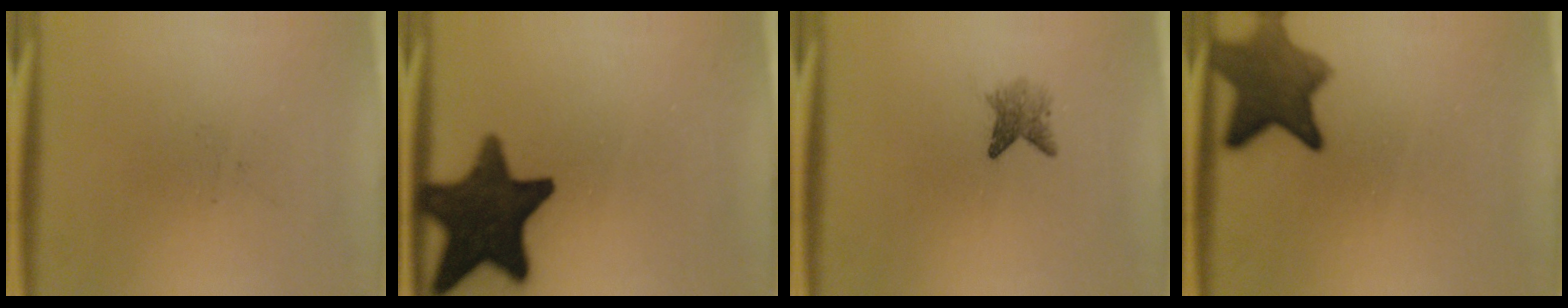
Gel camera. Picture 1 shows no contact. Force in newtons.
{"total": 15.7}
{"total": 2.5}
{"total": 8.5}